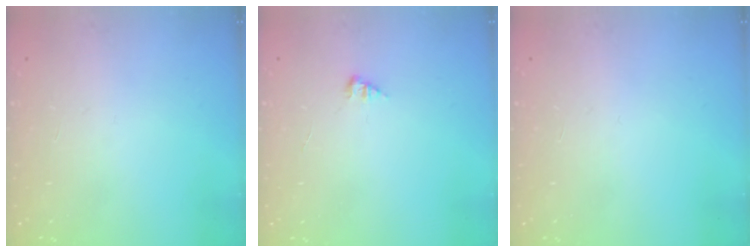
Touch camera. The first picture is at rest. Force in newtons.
{"total": 0.0}
{"total": 0.0}